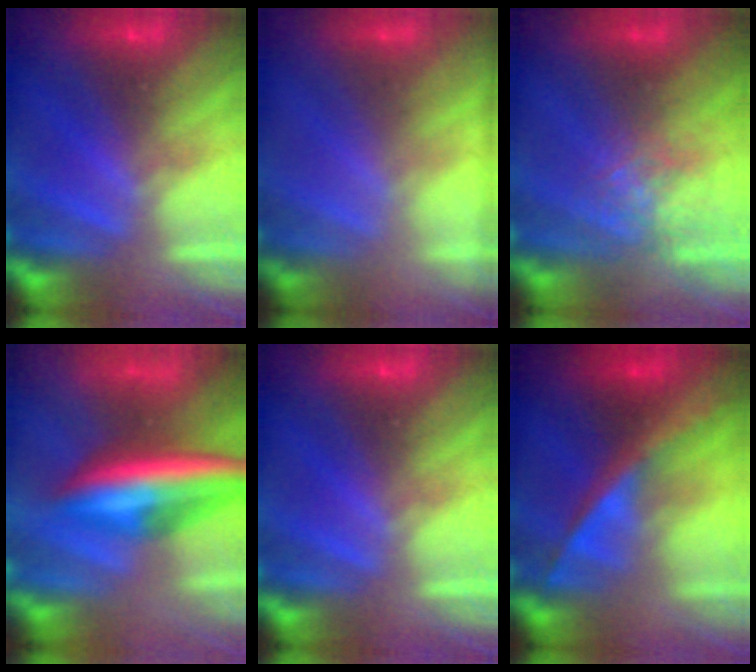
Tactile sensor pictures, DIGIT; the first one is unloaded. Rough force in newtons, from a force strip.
{"total": 1.7}
{"total": 2.7}
{"total": 7.6}
{"total": 0.0}
{"total": 5.9}